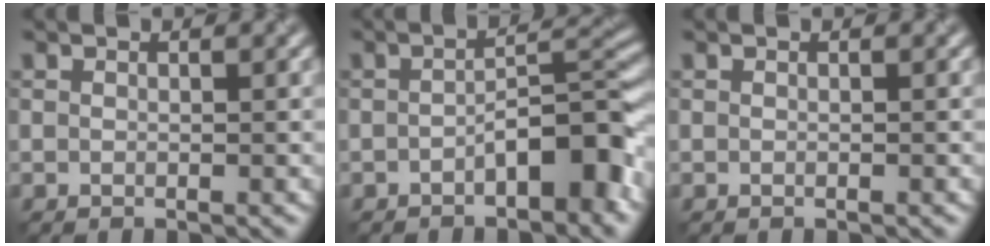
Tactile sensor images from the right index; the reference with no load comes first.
{"total": 5.2, "force": [-2.6, 1.2, 4.3], "torque": [-0.064, 0.019, -0.035]}
{"total": 0.0}